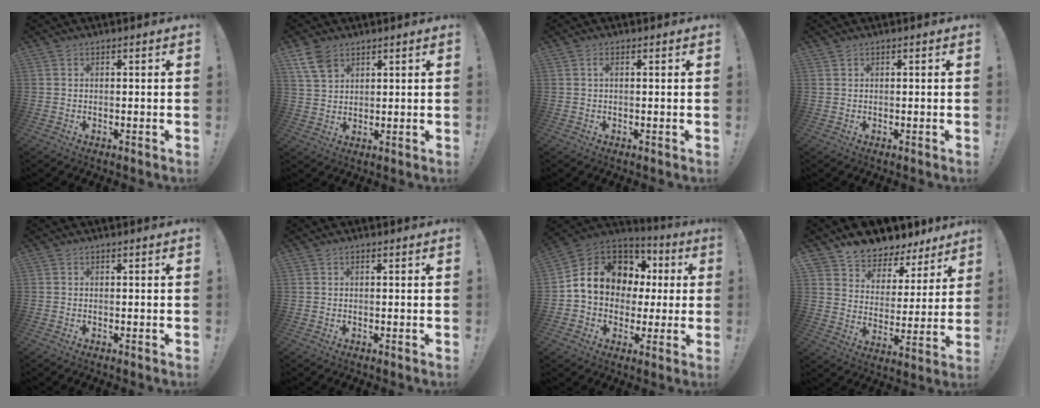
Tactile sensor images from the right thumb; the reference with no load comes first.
{"total": 7.0, "force": [4.4, 4.1, 3.7], "torque": [-0.075, -0.016, 0.084]}
{"total": 1.3, "force": [0.3, 0.3, 1.3], "torque": [-0.016, -0.001, 0.001]}
{"total": 0.6, "force": [0.5, 0.3, 0.1], "torque": [0.003, -0.003, 0.008]}
{"total": 0.0}
{"total": 0.0}
{"total": 14.9, "force": [3.3, 12.1, 8.1], "torque": [-0.118, -0.011, 0.077]}
{"total": 7.8, "force": [7.0, 3.5, 0.5], "torque": [-0.017, -0.074, 0.127]}